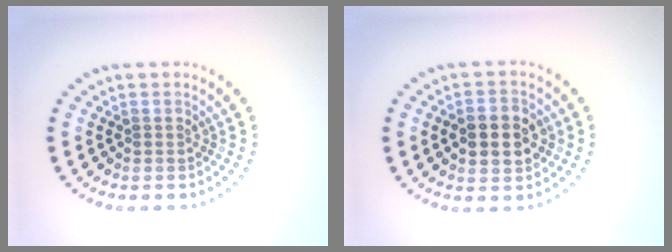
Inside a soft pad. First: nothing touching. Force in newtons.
{"total": 3.8, "press": 3.8, "slide": 0.2}